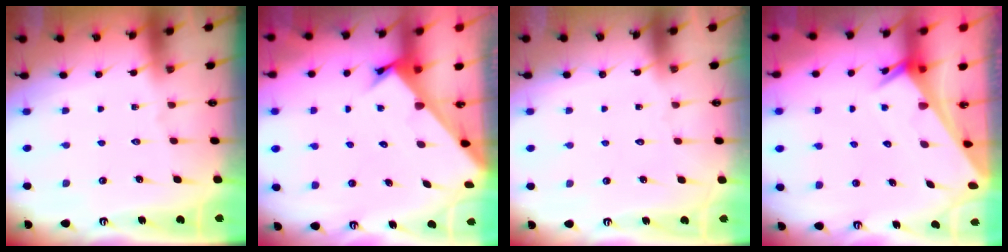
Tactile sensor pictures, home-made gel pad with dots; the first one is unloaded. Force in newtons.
{"total": 2.7, "press": 2.6, "slide": 0.3}
{"total": 1.5, "press": 1.5, "slide": 0.0}
{"total": 2.6, "press": 2.6, "slide": 0.1}